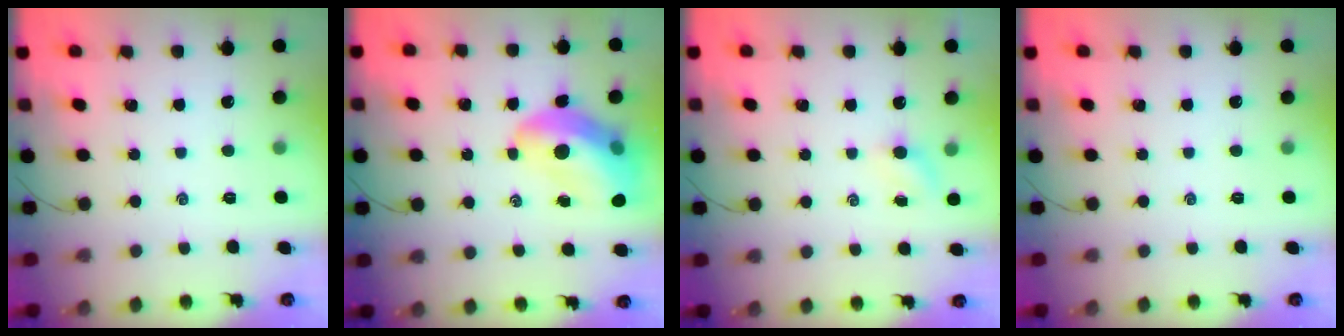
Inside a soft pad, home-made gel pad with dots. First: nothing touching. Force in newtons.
{"total": 14.2, "press": 13.7, "slide": 3.6}
{"total": 3.5, "press": 3.5, "slide": 0.8}
{"total": 0.0}